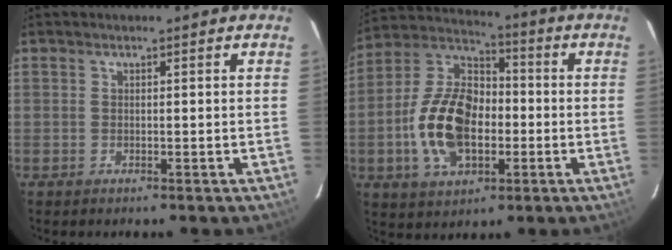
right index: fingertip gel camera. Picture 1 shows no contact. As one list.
[{"total": 16.6, "force": [-3.6, 10.1, 12.7], "torque": [-0.260, 0.017, -0.058]}]